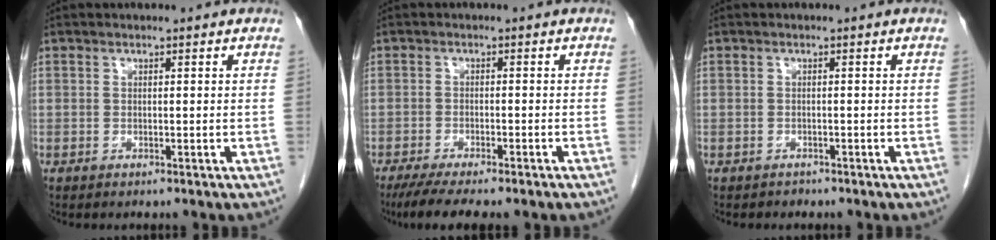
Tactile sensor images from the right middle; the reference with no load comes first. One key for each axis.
{"total": 8.0, "fx": -6.4, "fy": 0.9, "fz": 4.8, "tx": -0.069, "ty": -0.014, "tz": -0.094}
{"total": 0.8, "fx": -0.7, "fy": 0.5, "fz": -0.1, "tx": -0.007, "ty": 0.001, "tz": -0.012}